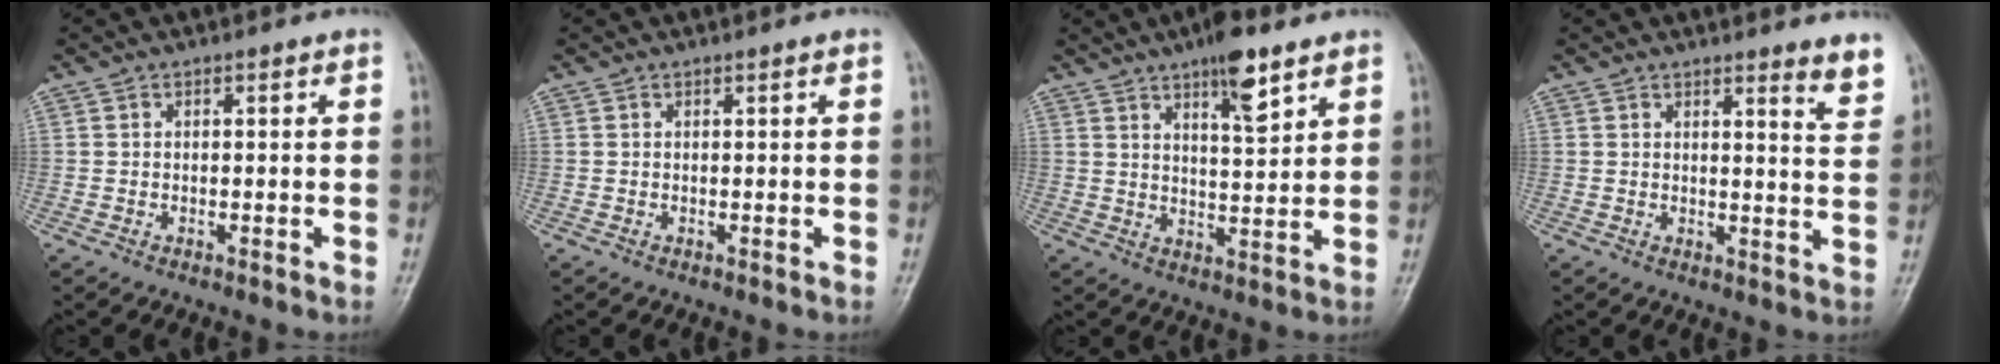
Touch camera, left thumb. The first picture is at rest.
{"total": 0.0}
{"total": 8.7, "force": [5.5, 2.5, 6.3], "torque": [-0.088, -0.031, 0.087]}
{"total": 4.3, "force": [3.5, 0.4, 2.4], "torque": [-0.025, -0.037, 0.038]}